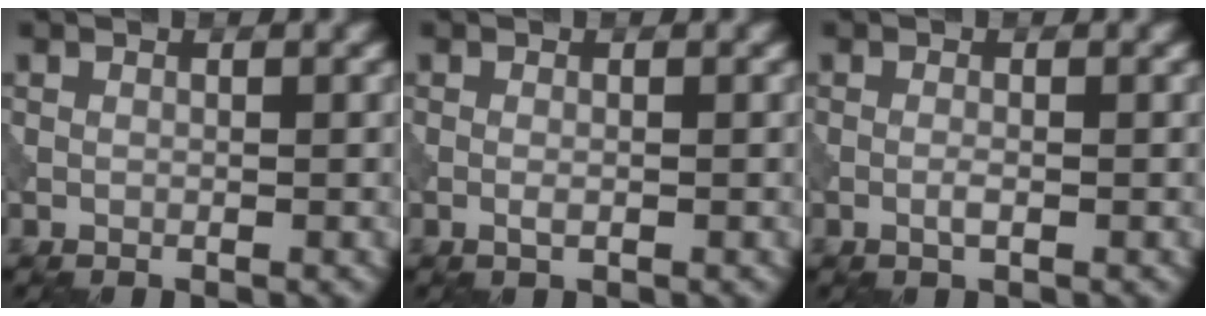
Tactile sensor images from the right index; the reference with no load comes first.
{"total": 0.7, "force": [-0.2, 0.2, 0.6], "torque": [-0.015, -0.002, -0.005]}
{"total": 0.9, "force": [-0.3, 0.2, 0.8], "torque": [-0.018, -0.001, -0.008]}